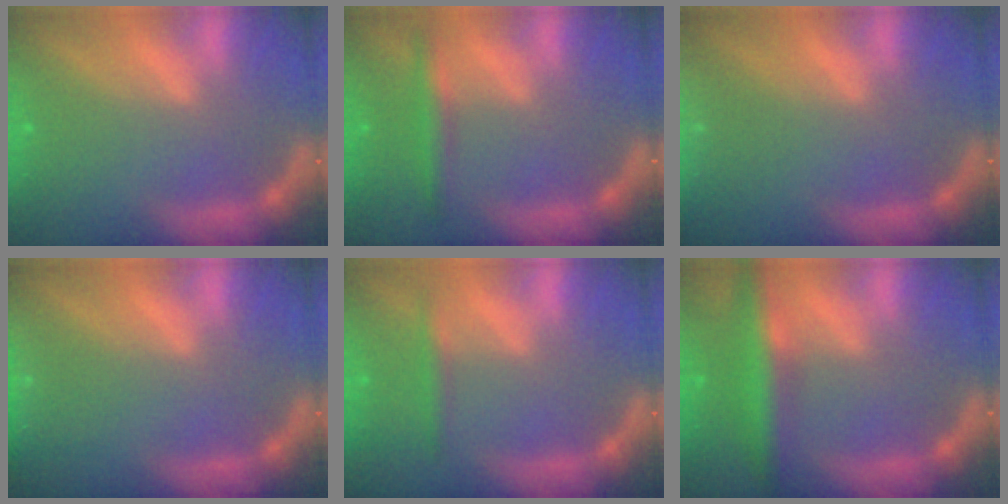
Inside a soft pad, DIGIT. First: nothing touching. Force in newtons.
{"total": 3.0}
{"total": 7.4}
{"total": 3.0}
{"total": 1.9}
{"total": 5.9}